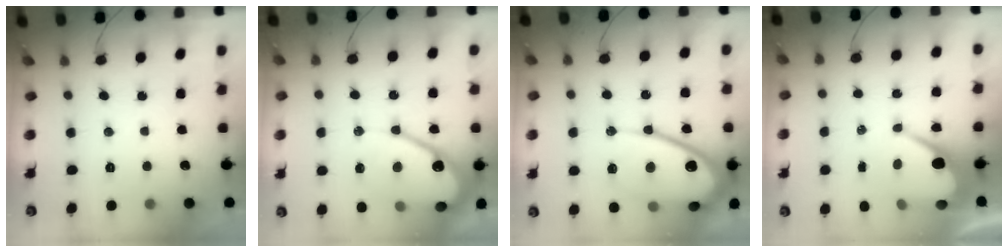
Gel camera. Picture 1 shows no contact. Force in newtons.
{"total": 14.2, "press": 14.1, "slide": 1.1}
{"total": 18.3, "press": 18.2, "slide": 1.5}
{"total": 11.5, "press": 11.4, "slide": 0.8}